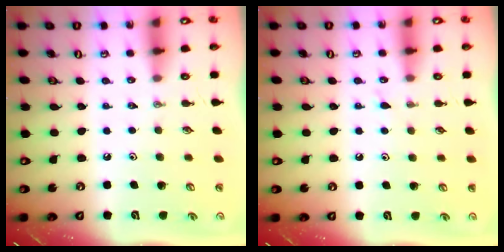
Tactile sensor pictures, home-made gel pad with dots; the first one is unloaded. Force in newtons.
{"total": 4.7, "press": 4.7, "slide": 0.4}